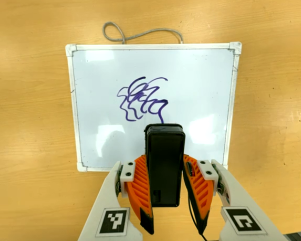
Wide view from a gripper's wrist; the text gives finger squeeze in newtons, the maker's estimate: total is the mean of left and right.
{"total": 4.3, "left": 2.7, "right": 5.9}